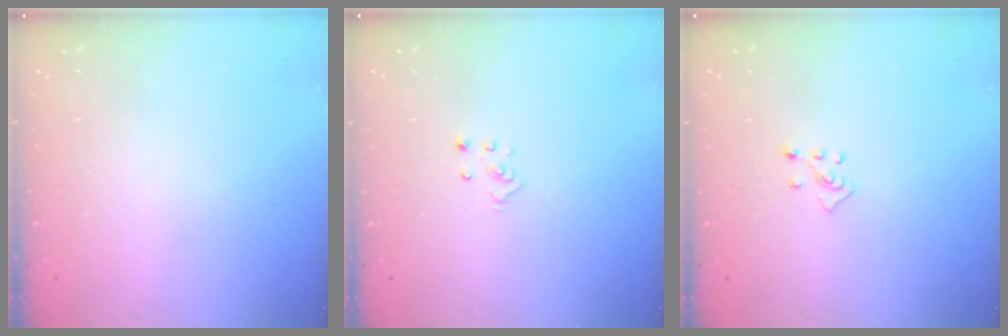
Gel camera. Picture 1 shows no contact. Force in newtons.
{"total": 2.8, "press": 2.8, "slide": 0.3}
{"total": 4.2, "press": 4.1, "slide": 0.7}